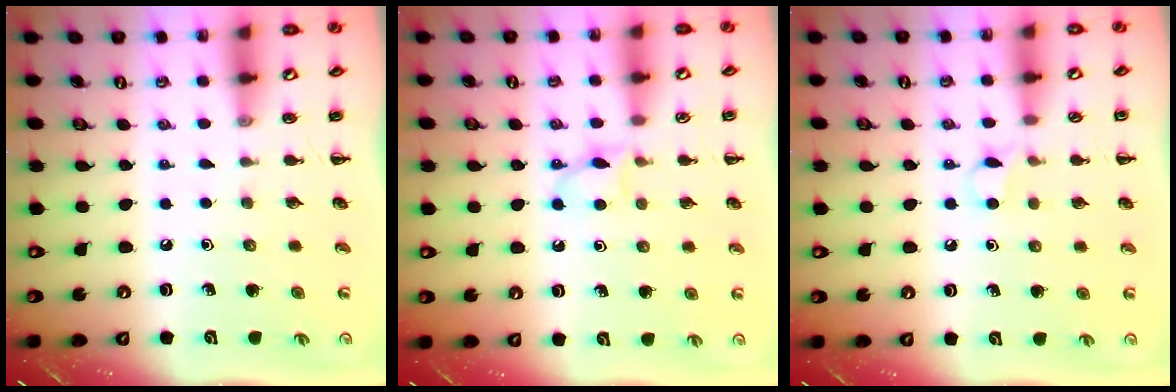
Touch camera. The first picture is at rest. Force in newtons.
{"total": 3.6, "press": 3.4, "slide": 1.3}
{"total": 3.6, "press": 3.5, "slide": 1.1}